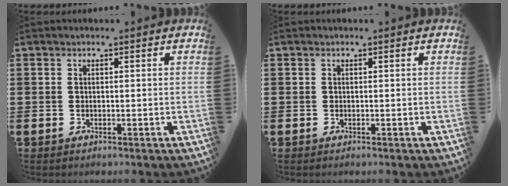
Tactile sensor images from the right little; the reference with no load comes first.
{"total": 0.0}